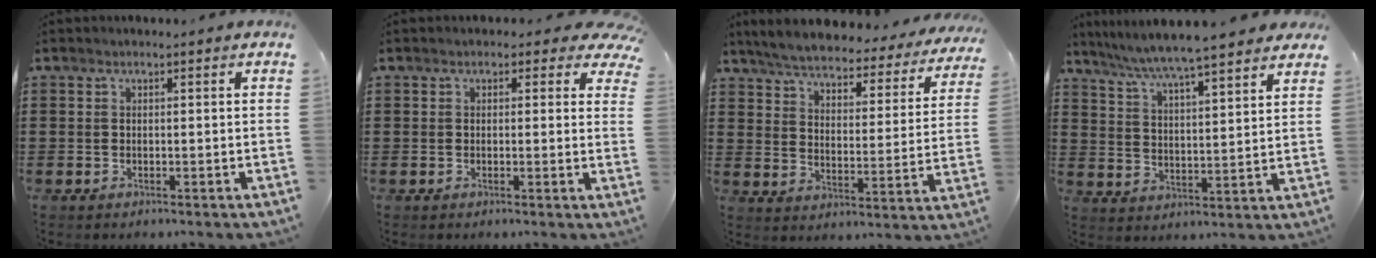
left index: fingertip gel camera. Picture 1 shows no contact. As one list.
[{"total": 1.8, "force": [0.9, 1.2, 1.0], "torque": [-0.011, 0.003, 0.010]}, {"total": 4.8, "force": [4.7, 0.3, 1.1], "torque": [-0.048, -0.037, 0.076]}, {"total": 6.1, "force": [5.7, -0.2, 2.3], "torque": [-0.069, -0.034, 0.096]}]